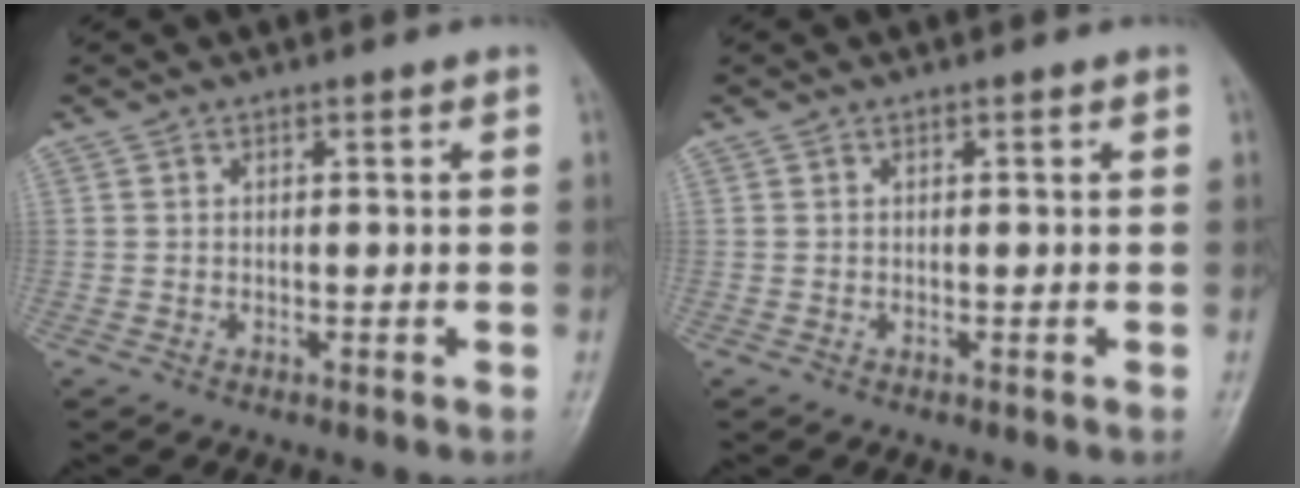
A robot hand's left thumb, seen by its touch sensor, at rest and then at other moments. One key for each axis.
{"total": 0.0}